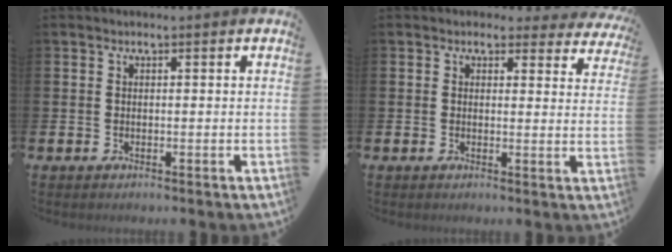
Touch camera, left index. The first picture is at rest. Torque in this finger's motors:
{"motor_torque": [1.02, -1.12, 0.04, -0.01]}